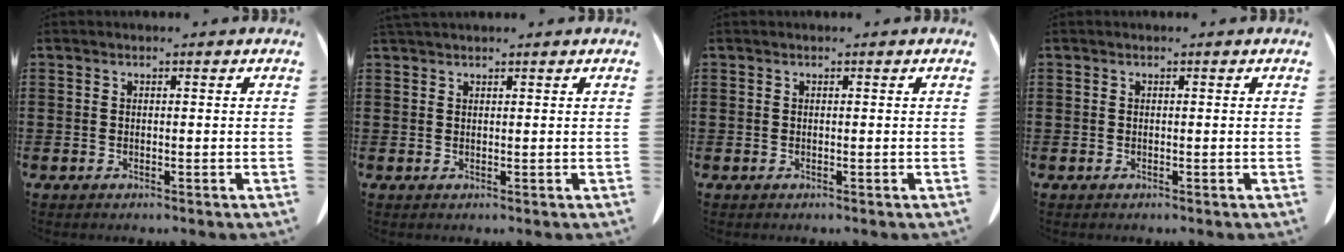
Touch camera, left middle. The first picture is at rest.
{"total": 1.0, "force": [1.0, 0.0, 0.3], "torque": [-0.008, -0.002, 0.020]}
{"total": 0.0}
{"total": 0.0}